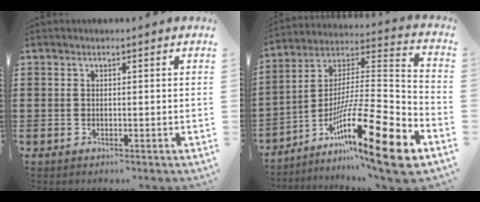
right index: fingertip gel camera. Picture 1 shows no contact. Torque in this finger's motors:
{"motor_torque": [1.61, -0.53, 1.05, 0.13]}